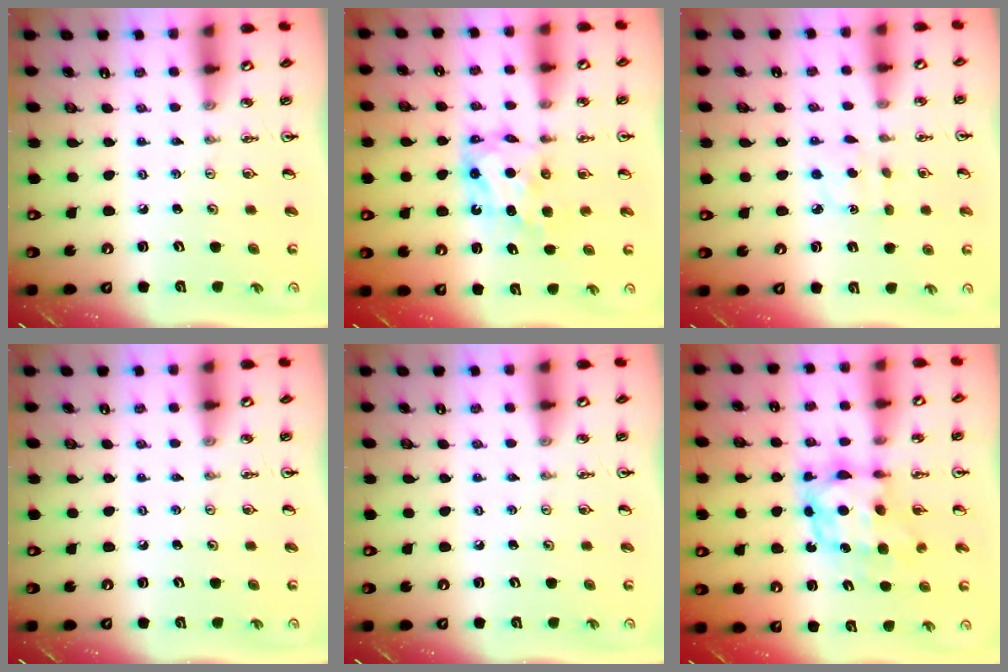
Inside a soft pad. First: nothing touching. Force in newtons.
{"total": 7.2, "press": 7.1, "slide": 0.5}
{"total": 3.2, "press": 3.1, "slide": 0.5}
{"total": 0.0}
{"total": 0.0}
{"total": 6.8, "press": 6.7, "slide": 0.7}